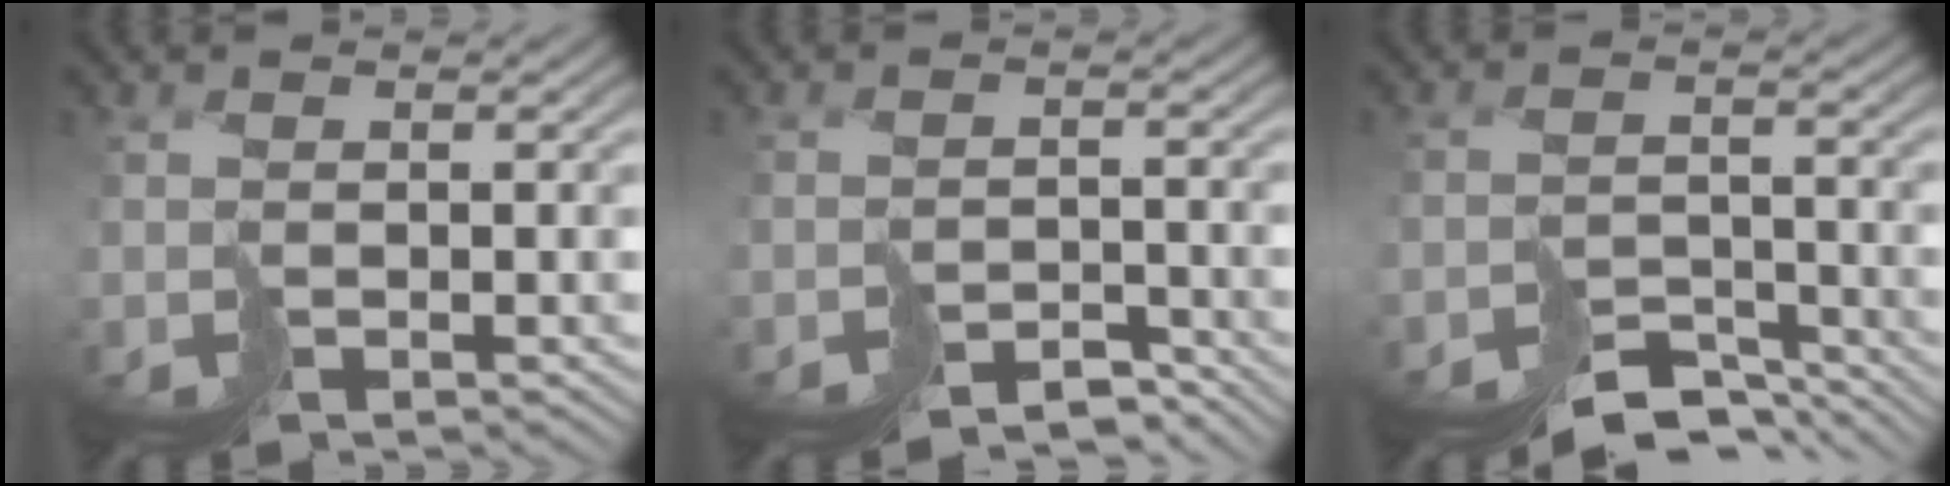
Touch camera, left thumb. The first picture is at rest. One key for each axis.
{"total": 5.0, "fx": -4.8, "fy": 1.2, "fz": 0.4, "tx": 0.008, "ty": -0.008, "tz": -0.070}
{"total": 6.4, "fx": -6.2, "fy": 1.4, "fz": 0.9, "tx": 0.001, "ty": -0.008, "tz": -0.097}